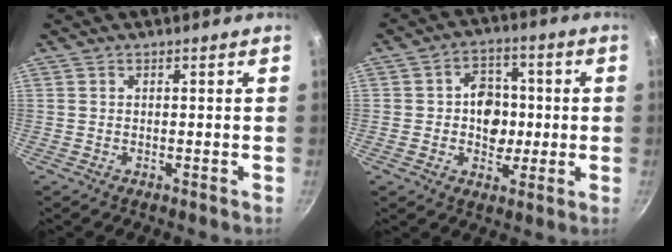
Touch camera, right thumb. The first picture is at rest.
{"total": 9.3, "force": [-0.1, 7.6, 5.4], "torque": [-0.034, 0.005, -0.007]}